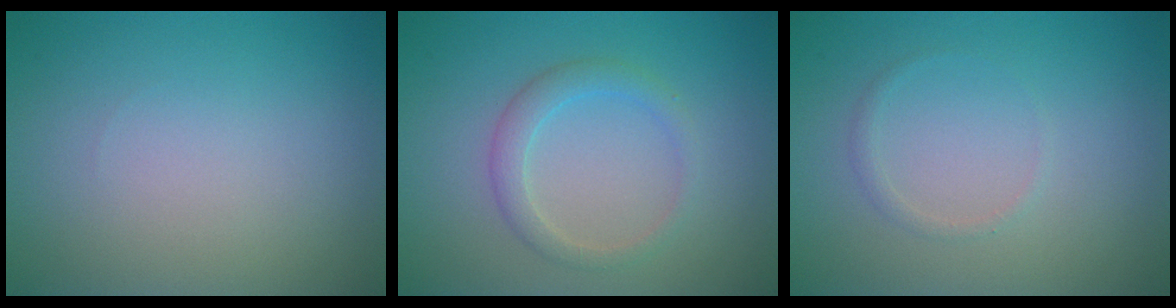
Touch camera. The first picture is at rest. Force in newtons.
{"total": 2.2, "press": 2.2, "slide": 0.1}
{"total": 0.7, "press": 0.7, "slide": 0.0}